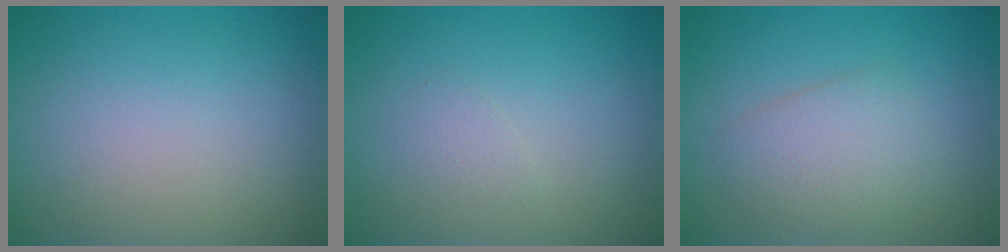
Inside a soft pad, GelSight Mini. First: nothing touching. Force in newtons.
{"total": 0.8, "press": 0.8, "slide": 0.0}
{"total": 3.0, "press": 3.0, "slide": 0.1}